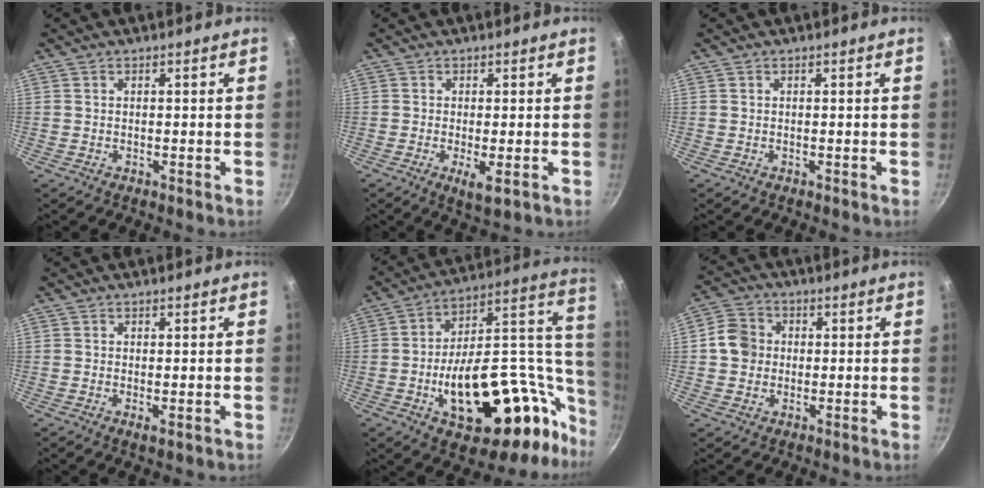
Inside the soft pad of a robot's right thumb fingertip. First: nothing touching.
{"total": 4.0, "force": [-1.1, 1.1, 3.7], "torque": [-0.068, -0.009, -0.015]}
{"total": 0.0}
{"total": 1.3, "force": [-0.2, 0.5, 1.1], "torque": [-0.021, -0.005, -0.004]}
{"total": 35.4, "force": [-8.7, 18.6, 28.8], "torque": [-0.366, 0.058, -0.113]}
{"total": 6.4, "force": [0.2, 5.8, 2.7], "torque": [-0.026, 0.010, -0.011]}